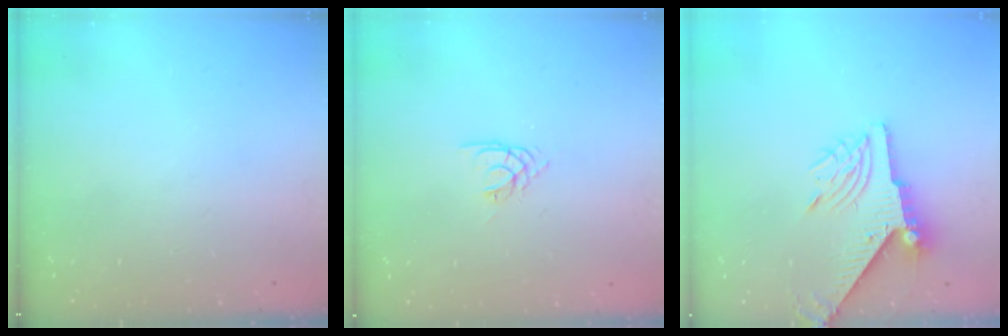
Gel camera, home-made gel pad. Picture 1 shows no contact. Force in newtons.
{"total": 1.4, "press": 1.3, "slide": 0.3}
{"total": 9.4, "press": 9.4, "slide": 1.2}